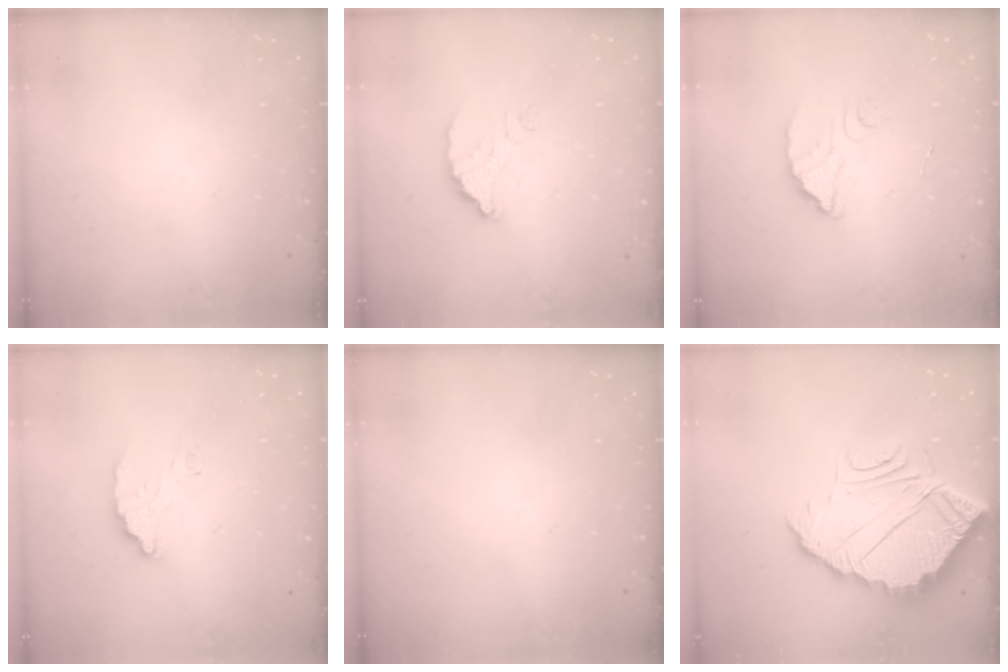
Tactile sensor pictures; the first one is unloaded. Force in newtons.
{"total": 3.7, "press": 3.7, "slide": 0.1}
{"total": 2.8, "press": 2.8, "slide": 0.0}
{"total": 4.3, "press": 4.2, "slide": 0.2}
{"total": 0.0}
{"total": 9.9, "press": 9.9, "slide": 0.6}